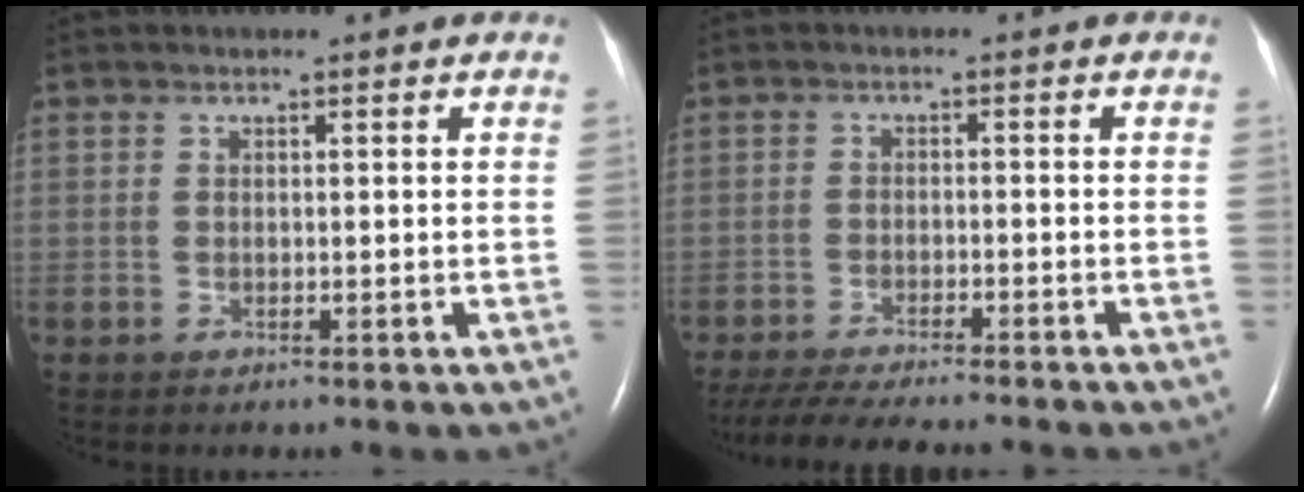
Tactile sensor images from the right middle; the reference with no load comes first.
{"total": 14.6, "force": [-12.8, 1.5, 6.8], "torque": [-0.116, -0.029, -0.185]}